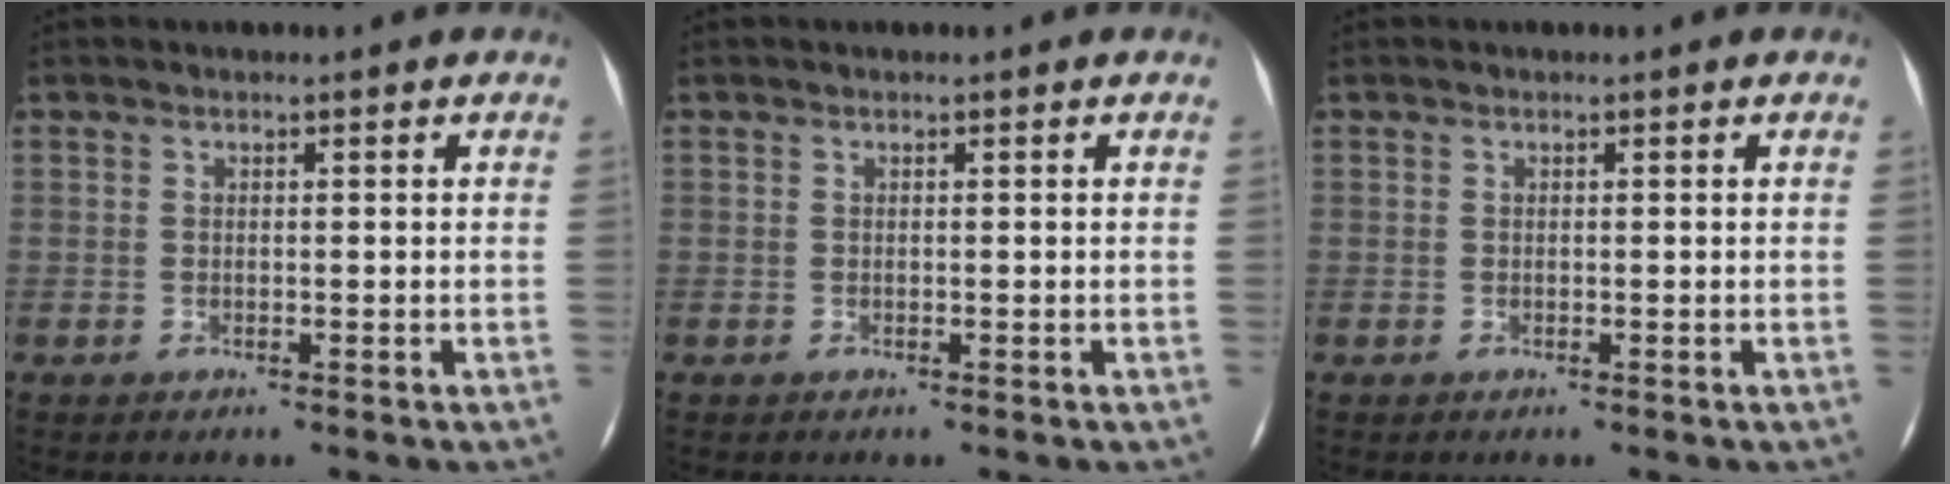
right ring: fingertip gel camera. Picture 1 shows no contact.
{"total": 0.0}
{"total": 0.0}